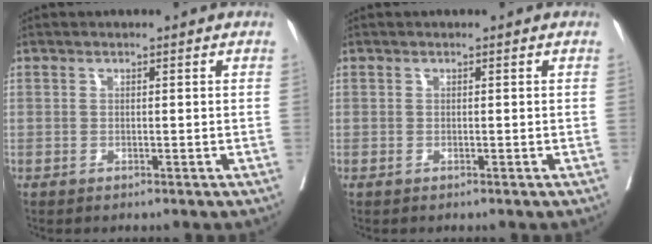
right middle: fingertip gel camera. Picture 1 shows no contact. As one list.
[{"total": 0.0}]